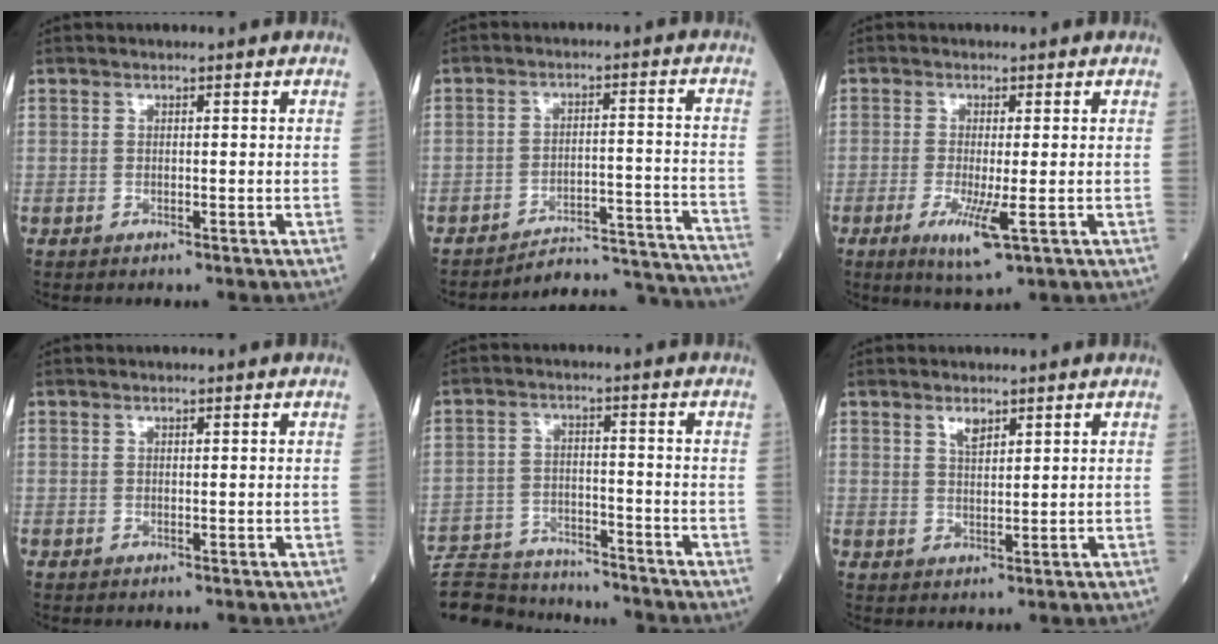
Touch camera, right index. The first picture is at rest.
{"total": 16.9, "force": [-16.8, 0.2, 1.0], "torque": [0.020, 0.036, -0.218]}
{"total": 5.6, "force": [-1.8, 0.5, 5.3], "torque": [-0.101, -0.015, -0.028]}
{"total": 0.0}
{"total": 15.9, "force": [-14.9, 3.2, 4.3], "torque": [-0.093, 0.006, -0.229]}
{"total": 2.3, "force": [1.6, 0.8, 1.5], "torque": [-0.029, -0.001, 0.032]}